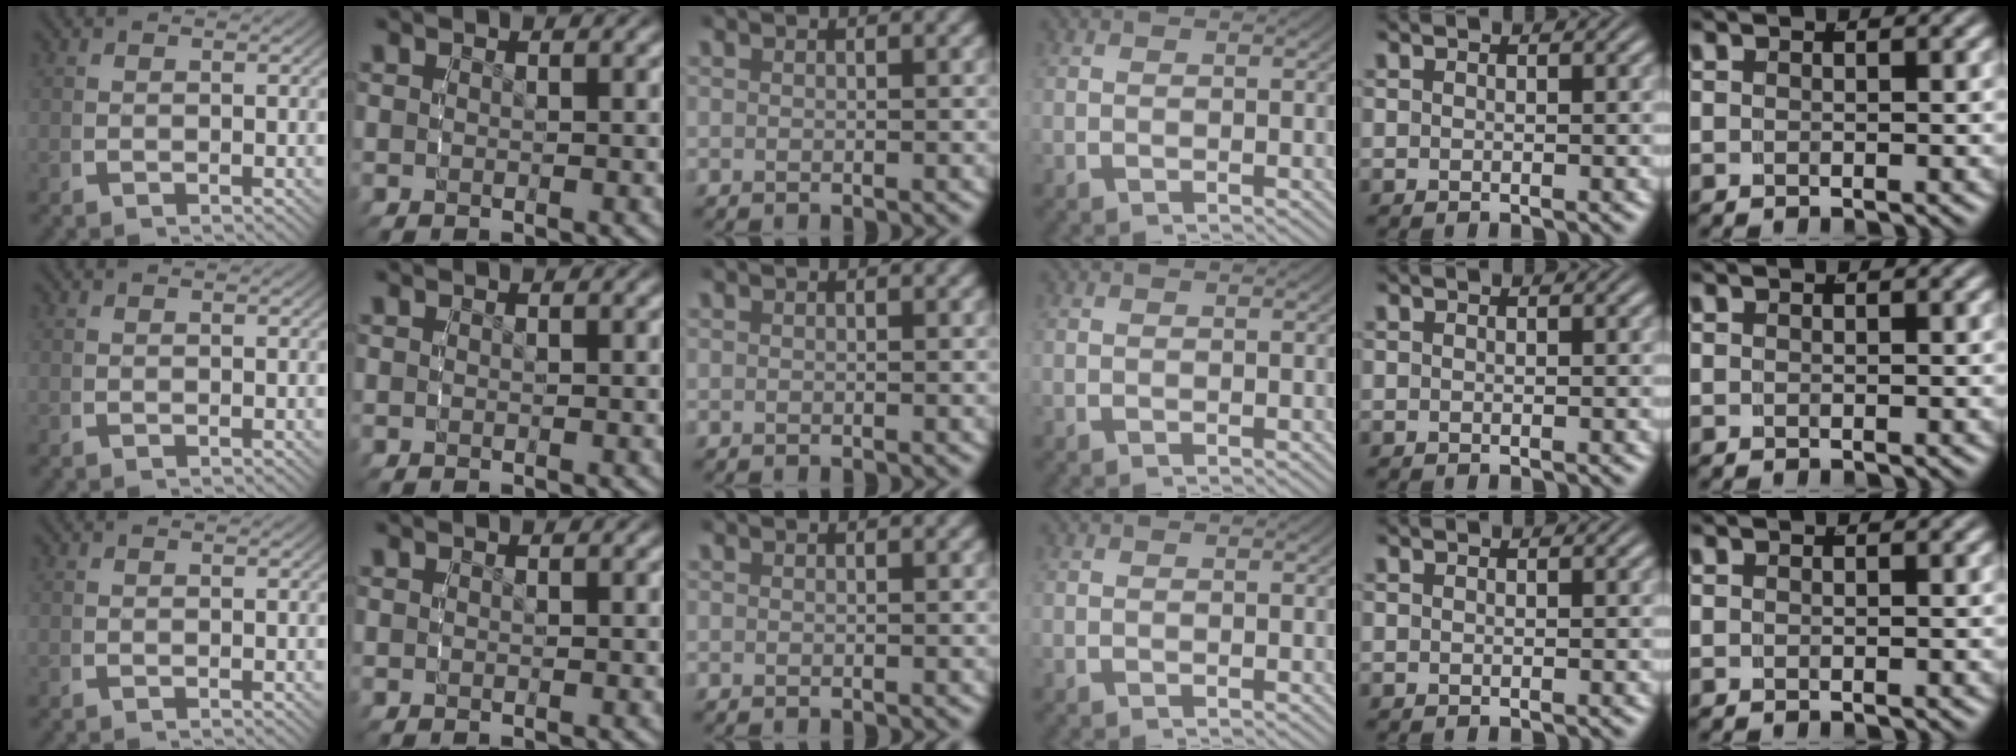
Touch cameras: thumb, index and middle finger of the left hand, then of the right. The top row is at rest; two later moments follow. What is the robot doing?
{"motion": "reach", "object": "toothpaste"}